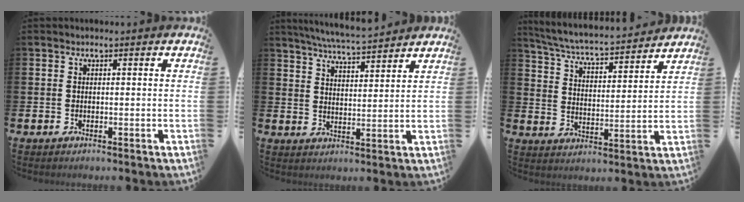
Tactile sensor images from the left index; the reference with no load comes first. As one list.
[{"total": 6.1, "force": [6.0, 0.0, 1.3], "torque": [-0.045, -0.031, 0.108]}, {"total": 5.9, "force": [5.6, 0.3, 1.6], "torque": [-0.058, -0.045, 0.092]}]